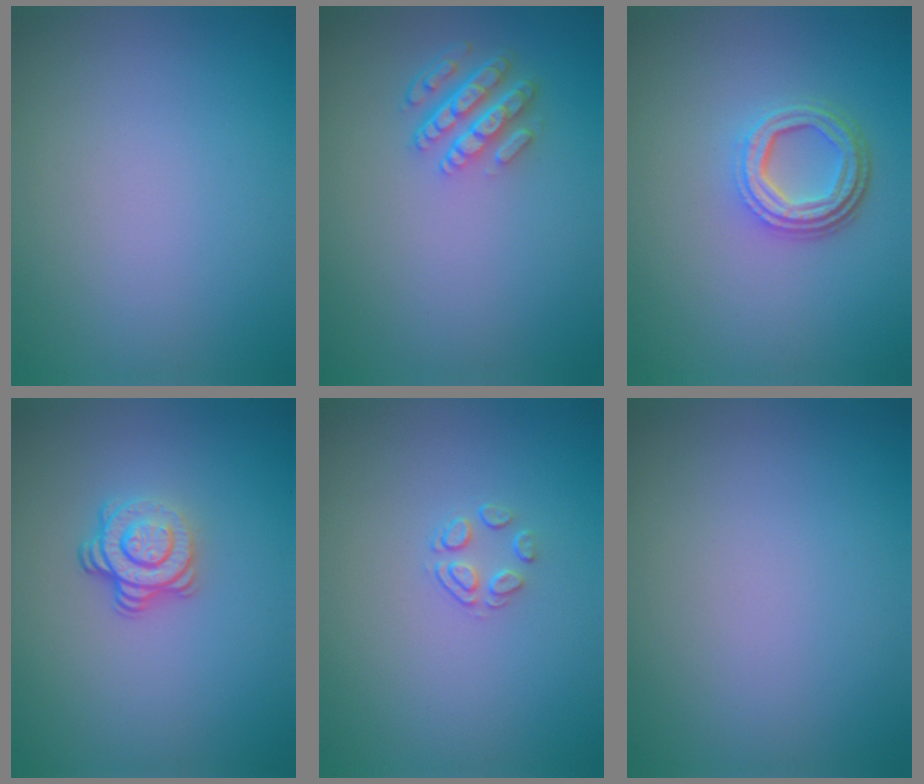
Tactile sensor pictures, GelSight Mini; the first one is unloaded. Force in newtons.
{"total": 4.3, "press": 3.2, "slide": 2.8}
{"total": 4.2, "press": 3.2, "slide": 2.8}
{"total": 3.7, "press": 2.6, "slide": 2.6}
{"total": 1.5, "press": 0.8, "slide": 1.3}
{"total": 0.0}